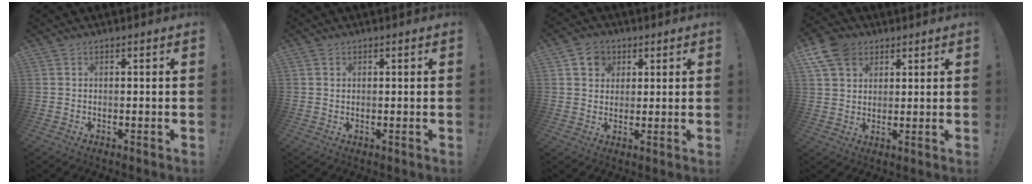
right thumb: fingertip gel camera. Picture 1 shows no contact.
{"total": 0.9, "force": [0.4, 0.8, 0.0], "torque": [0.001, 0.002, 0.007]}
{"total": 5.9, "force": [2.7, 5.0, 1.5], "torque": [-0.020, -0.007, 0.050]}
{"total": 9.8, "force": [5.4, 7.1, 4.2], "torque": [-0.072, -0.018, 0.107]}